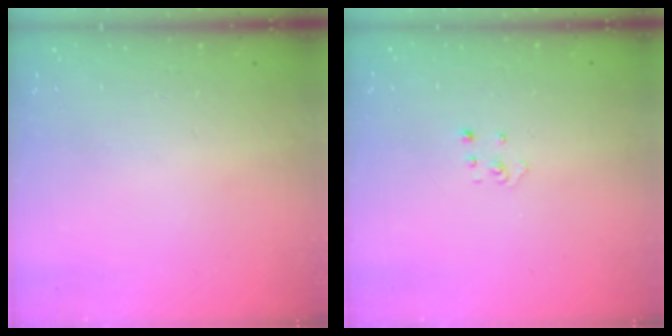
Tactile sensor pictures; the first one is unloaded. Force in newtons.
{"total": 1.9, "press": 1.9, "slide": 0.1}